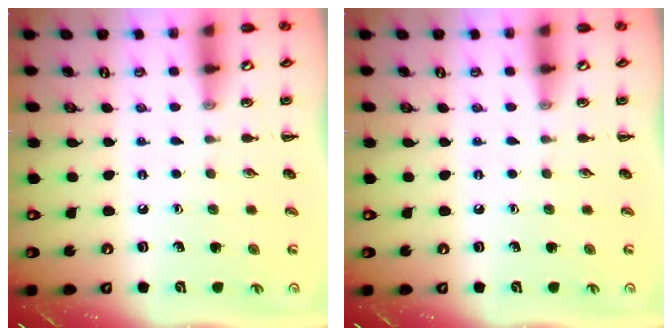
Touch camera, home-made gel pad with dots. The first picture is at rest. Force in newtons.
{"total": 0.0}